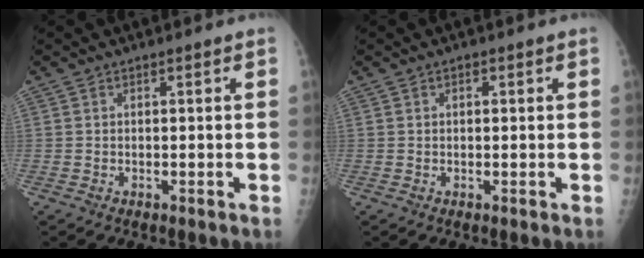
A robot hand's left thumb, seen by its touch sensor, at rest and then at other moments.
{"total": 1.1, "force": [0.3, 0.7, 0.7], "torque": [-0.006, 0.001, 0.003]}